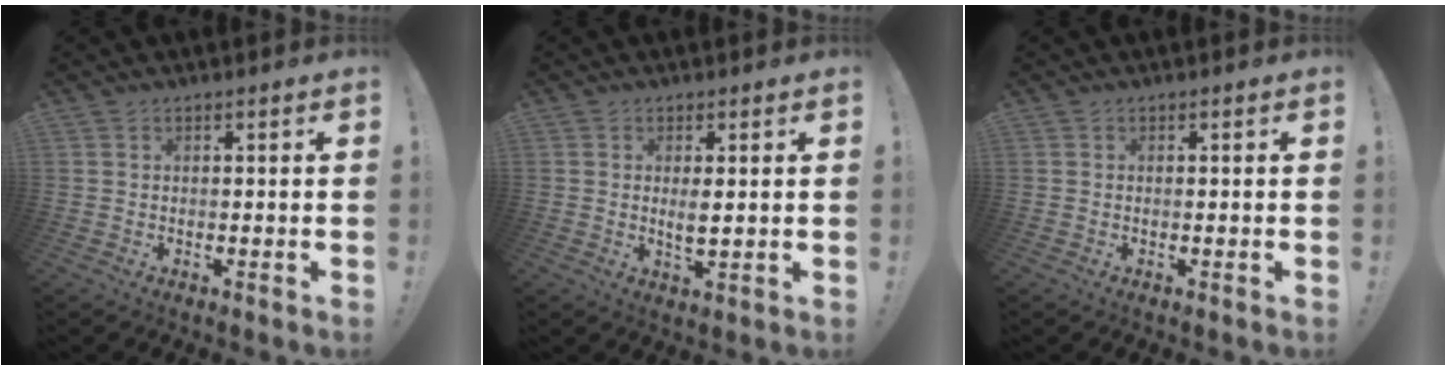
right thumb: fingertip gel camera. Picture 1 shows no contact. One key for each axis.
{"total": 3.2, "fx": 1.0, "fy": 0.9, "fz": 2.9, "tx": -0.045, "ty": -0.008, "tz": 0.016}
{"total": 0.0}